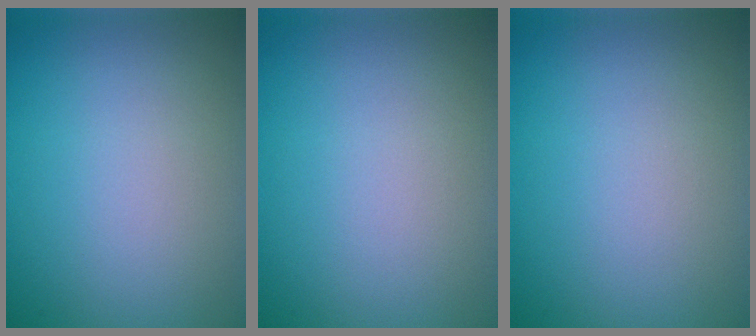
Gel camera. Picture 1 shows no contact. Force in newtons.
{"total": 0.0}
{"total": 0.0}